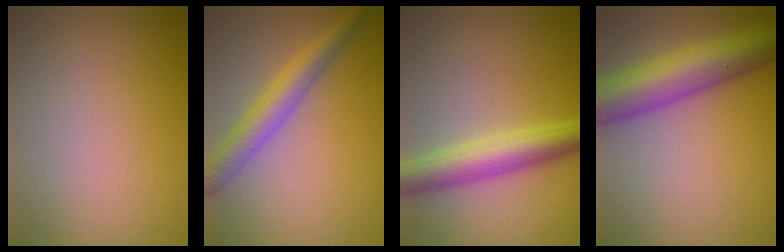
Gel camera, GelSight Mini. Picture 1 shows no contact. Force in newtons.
{"total": 3.9, "press": 3.9, "slide": 0.1}
{"total": 4.9, "press": 4.9, "slide": 0.0}
{"total": 8.6, "press": 8.6, "slide": 0.2}